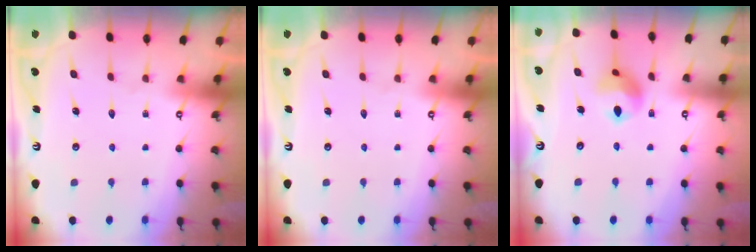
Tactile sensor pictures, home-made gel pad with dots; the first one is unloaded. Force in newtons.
{"total": 0.0}
{"total": 9.7, "press": 9.6, "slide": 0.9}